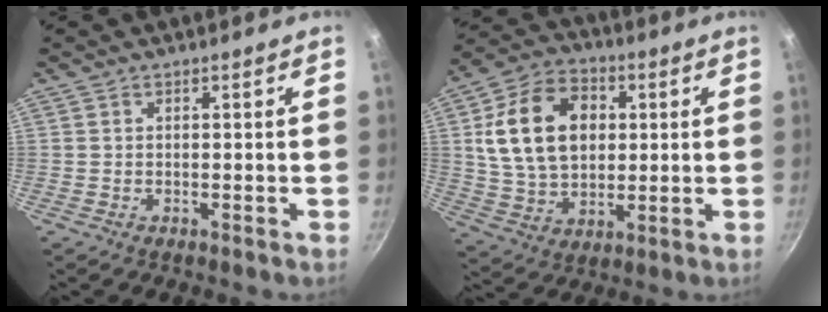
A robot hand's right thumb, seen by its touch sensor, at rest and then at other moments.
{"total": 17.6, "force": [3.2, 12.5, 11.9], "torque": [-0.188, 0.006, 0.055]}